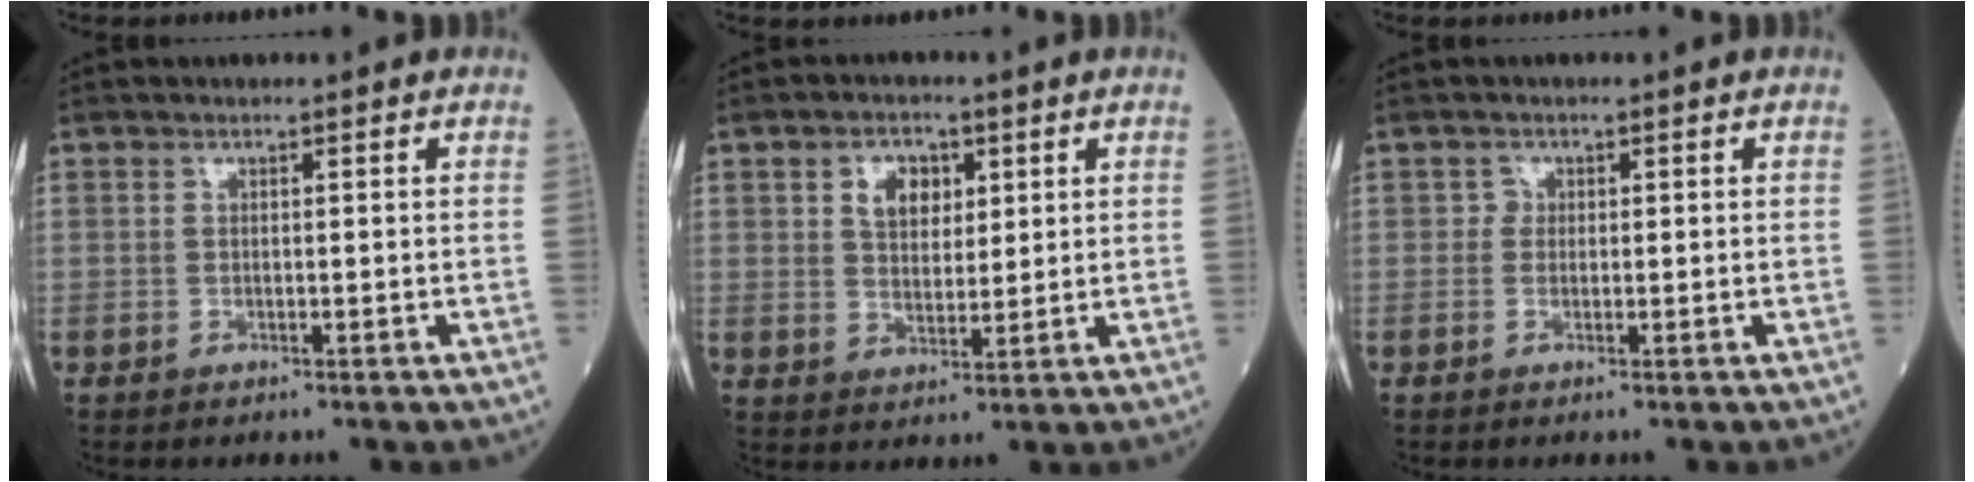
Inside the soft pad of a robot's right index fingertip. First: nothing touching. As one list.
[{"total": 5.2, "force": [2.3, 3.3, 3.3], "torque": [-0.059, 0.009, 0.044]}, {"total": 0.8, "force": [0.2, 0.8, 0.1], "torque": [0.003, 0.004, 0.004]}]